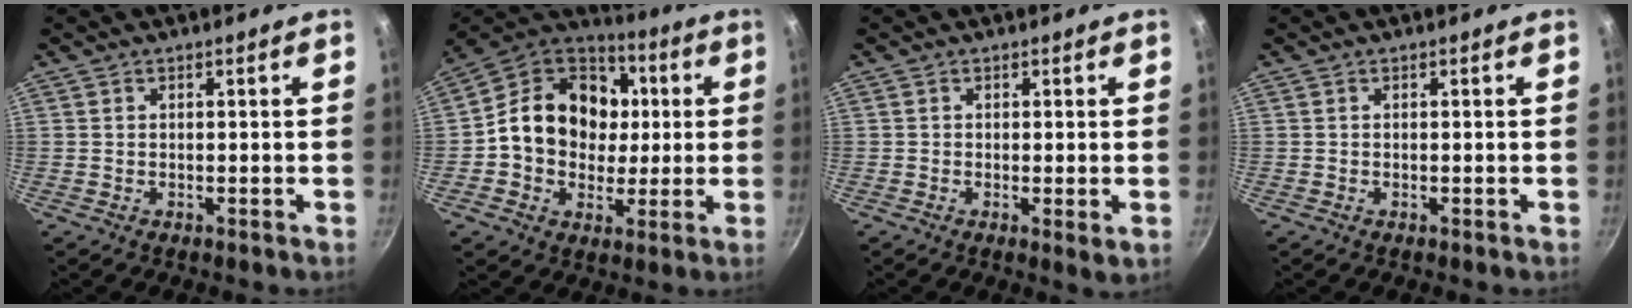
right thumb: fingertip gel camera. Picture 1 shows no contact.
{"total": 19.1, "force": [1.4, 15.8, 10.6], "torque": [-0.151, 0.026, 0.012]}
{"total": 2.0, "force": [-0.1, 0.5, 1.9], "torque": [-0.032, -0.009, -0.004]}
{"total": 0.0}